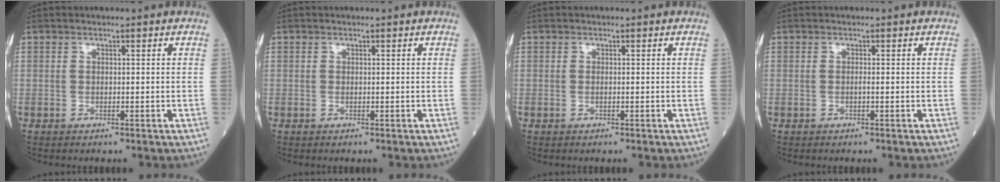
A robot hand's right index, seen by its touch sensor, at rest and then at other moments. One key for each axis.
{"total": 0.0}
{"total": 0.0}
{"total": 0.0}